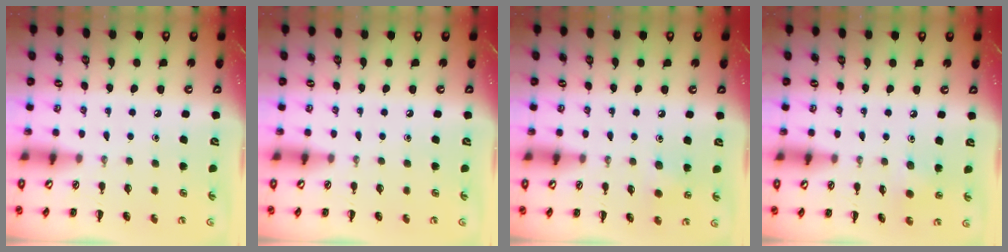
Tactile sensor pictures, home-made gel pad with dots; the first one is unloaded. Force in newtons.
{"total": 0.0}
{"total": 6.7, "press": 6.5, "slide": 1.5}
{"total": 2.6, "press": 2.5, "slide": 0.9}